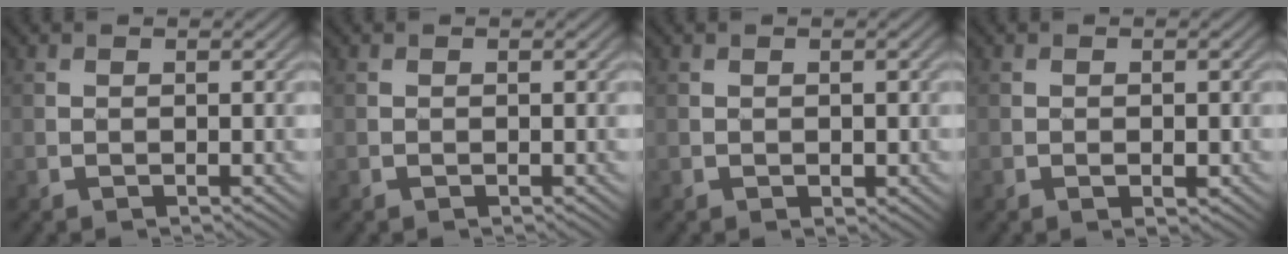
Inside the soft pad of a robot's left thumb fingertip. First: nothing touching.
{"total": 0.0}
{"total": 0.7, "force": [-0.1, 0.5, 0.4], "torque": [-0.006, -0.001, -0.001]}
{"total": 1.5, "force": [-0.4, 0.9, 1.2], "torque": [-0.017, -0.001, -0.008]}